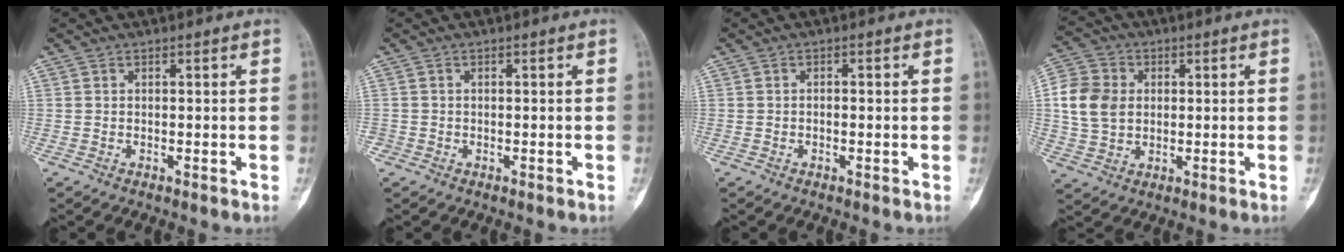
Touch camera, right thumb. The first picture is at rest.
{"total": 0.9, "force": [-0.4, 0.8, 0.0], "torque": [0.003, 0.005, -0.010]}
{"total": 0.7, "force": [-0.2, 0.3, 0.6], "torque": [-0.007, 0.004, -0.005]}
{"total": 10.2, "force": [1.1, 8.3, 5.9], "torque": [-0.098, 0.007, 0.018]}